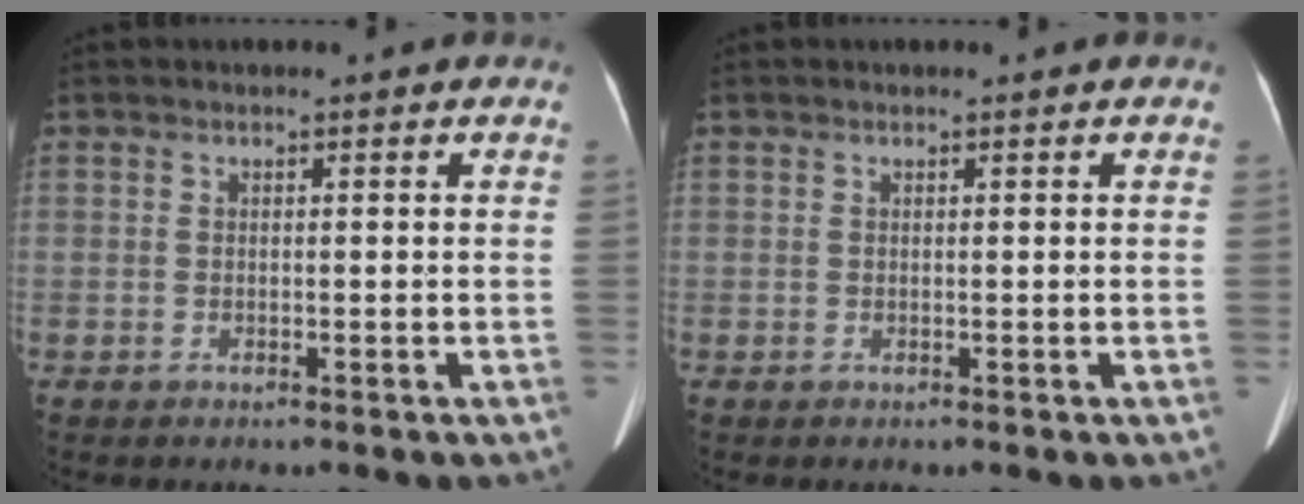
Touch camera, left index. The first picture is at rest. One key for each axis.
{"total": 0.0}